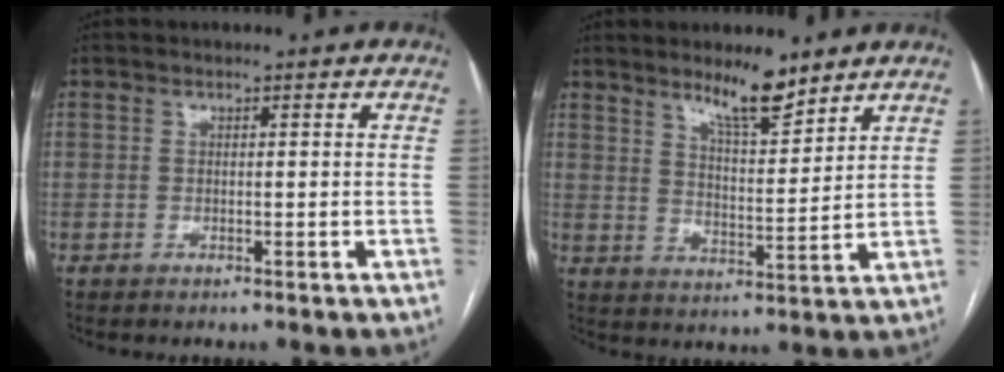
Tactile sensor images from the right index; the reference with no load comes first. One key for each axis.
{"total": 7.7, "fx": 6.1, "fy": 1.6, "fz": 4.4, "tx": -0.077, "ty": -0.009, "tz": 0.107}